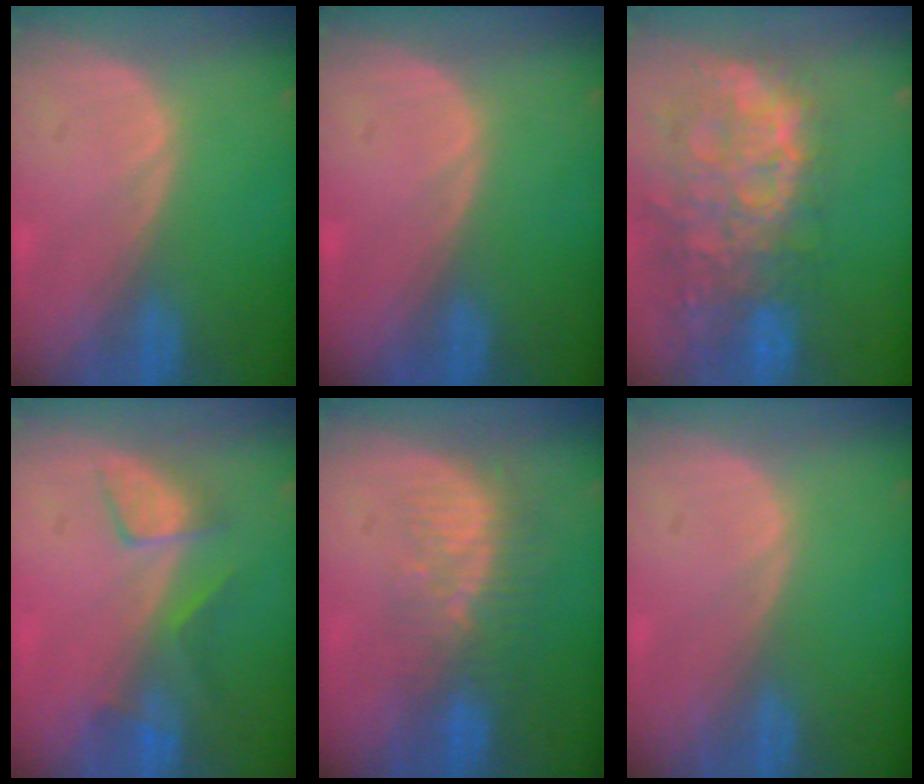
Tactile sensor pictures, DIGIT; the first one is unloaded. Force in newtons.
{"total": 0.0}
{"total": 13.7, "press": 11.2, "slide": 7.9}
{"total": 4.7, "press": 4.6, "slide": 1.2}
{"total": 8.2, "press": 7.1, "slide": 4.0}
{"total": 0.0}